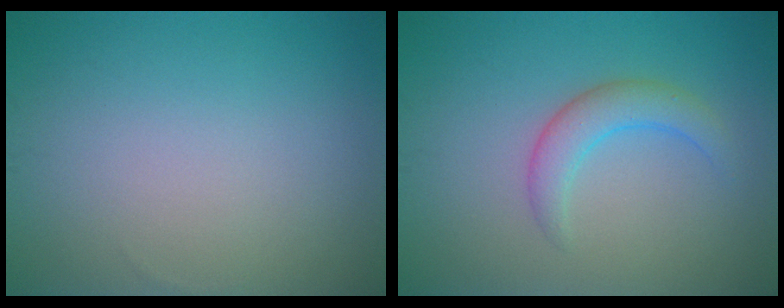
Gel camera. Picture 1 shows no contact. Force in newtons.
{"total": 2.8, "press": 2.8, "slide": 0.2}